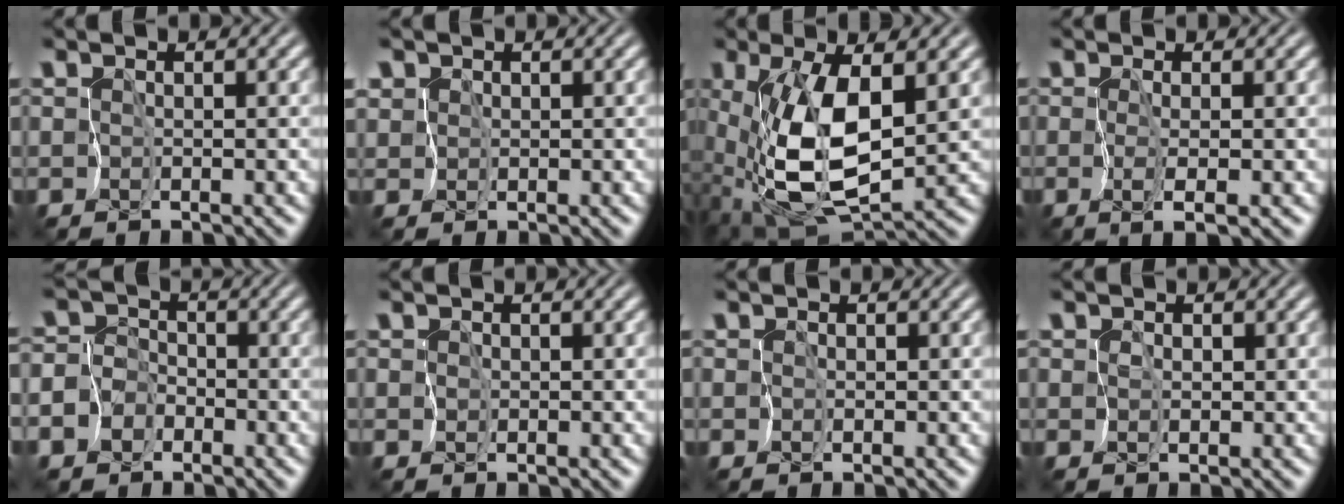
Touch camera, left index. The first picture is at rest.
{"total": 1.2, "force": [0.6, 1.1, 0.0], "torque": [-0.004, 0.001, 0.017]}
{"total": 10.5, "force": [0.2, 4.8, 9.3], "torque": [-0.192, -0.013, 0.006]}
{"total": 1.1, "force": [-0.2, -0.2, 1.1], "torque": [-0.022, -0.004, -0.003]}
{"total": 7.3, "force": [-3.9, 6.2, 0.7], "torque": [-0.018, -0.008, -0.090]}
{"total": 0.0}
{"total": 0.0}
{"total": 0.8, "force": [0.2, 0.7, 0.1], "torque": [-0.002, -0.001, 0.005]}